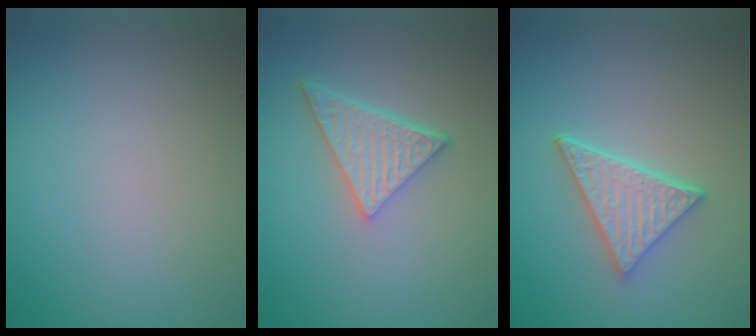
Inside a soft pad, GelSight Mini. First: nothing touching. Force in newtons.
{"total": 5.1, "press": 3.7, "slide": 3.5}
{"total": 4.9, "press": 3.7, "slide": 3.3}